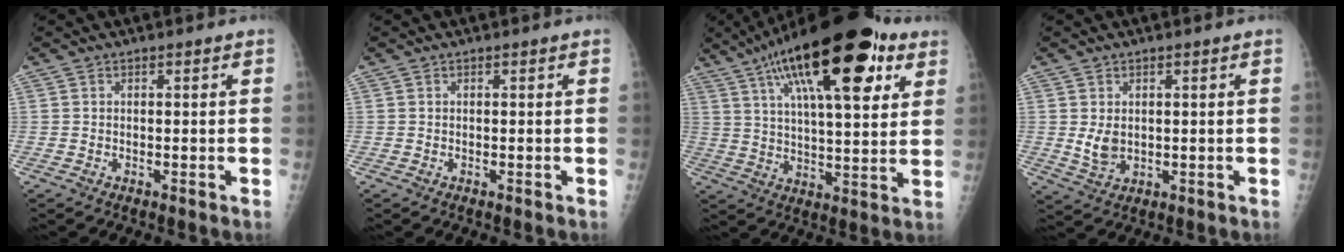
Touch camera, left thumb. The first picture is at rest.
{"total": 0.0}
{"total": 25.8, "force": [12.5, 9.0, 20.7], "torque": [-0.309, -0.008, 0.196]}
{"total": 4.0, "force": [0.5, 2.8, 2.8], "torque": [-0.040, -0.011, 0.017]}